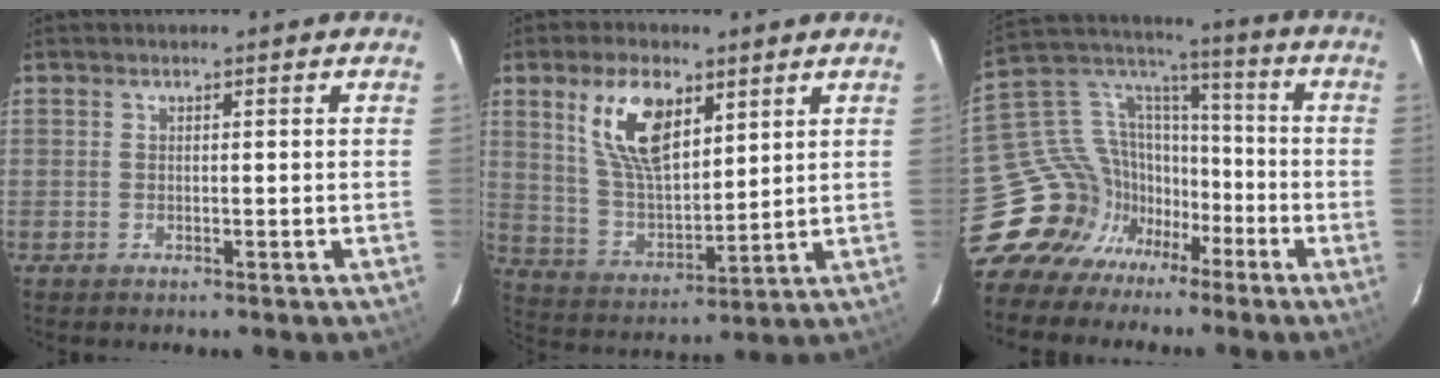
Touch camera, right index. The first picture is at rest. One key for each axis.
{"total": 13.0, "fx": 6.4, "fy": 6.2, "fz": 9.5, "tx": -0.180, "ty": 0.011, "tz": 0.133}
{"total": 16.1, "fx": -9.5, "fy": 12.3, "fz": 4.0, "tx": -0.100, "ty": 0.060, "tz": -0.166}